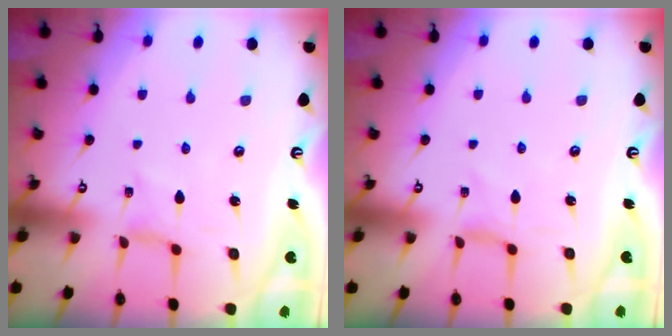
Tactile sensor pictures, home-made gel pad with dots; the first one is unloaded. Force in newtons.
{"total": 0.7, "press": 0.6, "slide": 0.1}